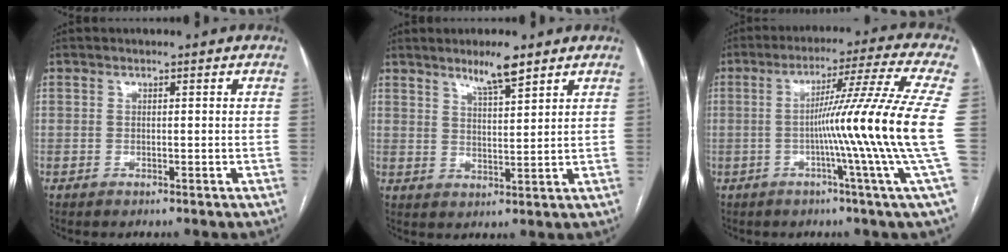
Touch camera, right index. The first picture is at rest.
{"total": 5.7, "force": [4.2, 0.5, 3.7], "torque": [-0.064, -0.005, 0.074]}
{"total": 16.3, "force": [-1.7, -4.2, 15.7], "torque": [-0.229, -0.012, -0.035]}